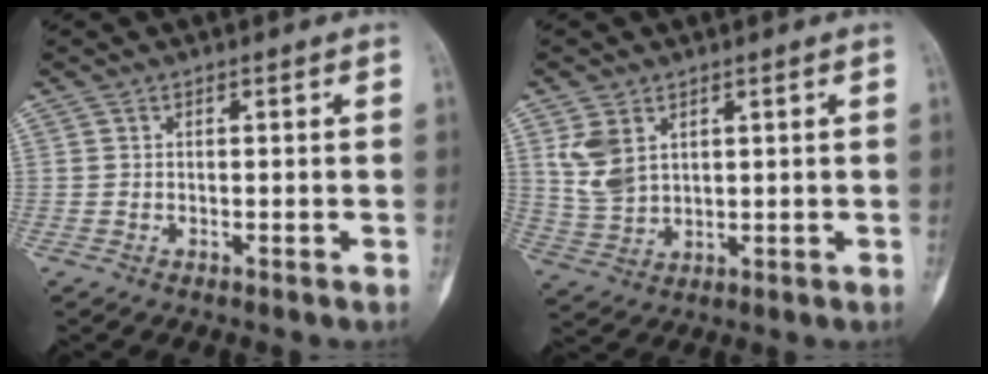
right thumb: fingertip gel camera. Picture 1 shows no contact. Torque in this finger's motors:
{"motor_torque": [0.83, 0.80, 0.61, 0.20, 0.01]}